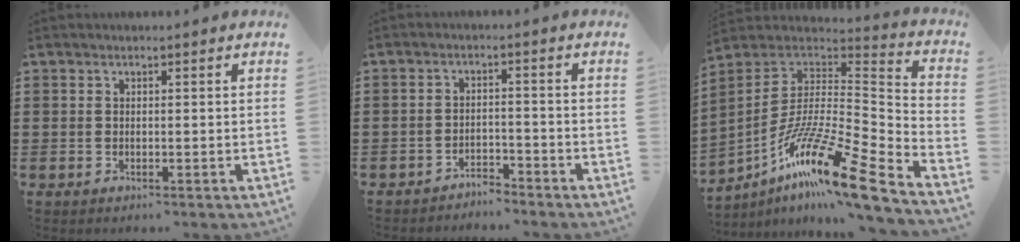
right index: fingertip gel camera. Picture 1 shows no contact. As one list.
[{"total": 3.0, "force": [-3.0, 0.1, 0.0], "torque": [-0.009, -0.001, -0.063]}, {"total": 16.9, "force": [-10.8, 2.3, 12.8], "torque": [-0.246, 0.004, -0.198]}]